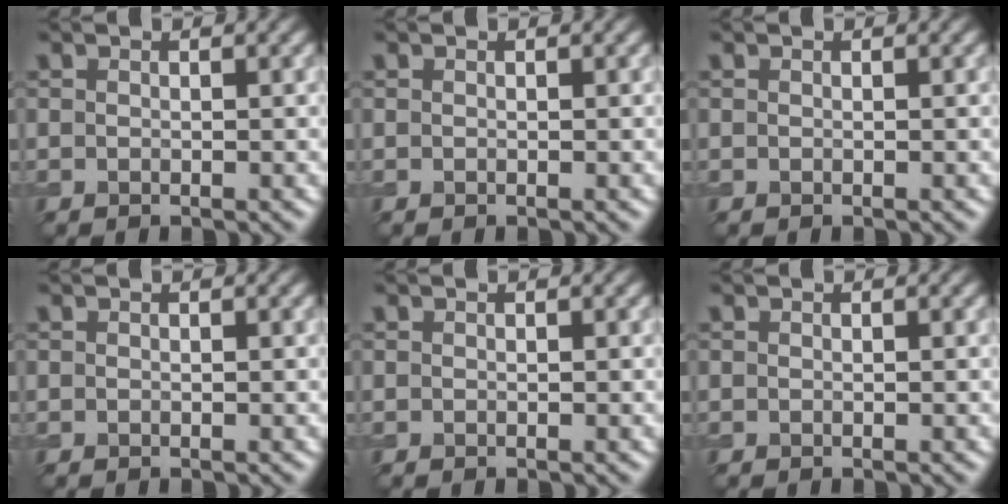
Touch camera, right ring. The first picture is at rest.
{"total": 0.0}
{"total": 0.0}
{"total": 0.0}
{"total": 0.0}
{"total": 0.0}